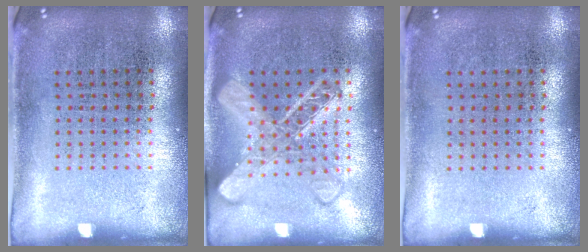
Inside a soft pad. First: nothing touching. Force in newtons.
{"total": 2.8, "press": 2.8, "slide": 0.5}
{"total": 0.0}